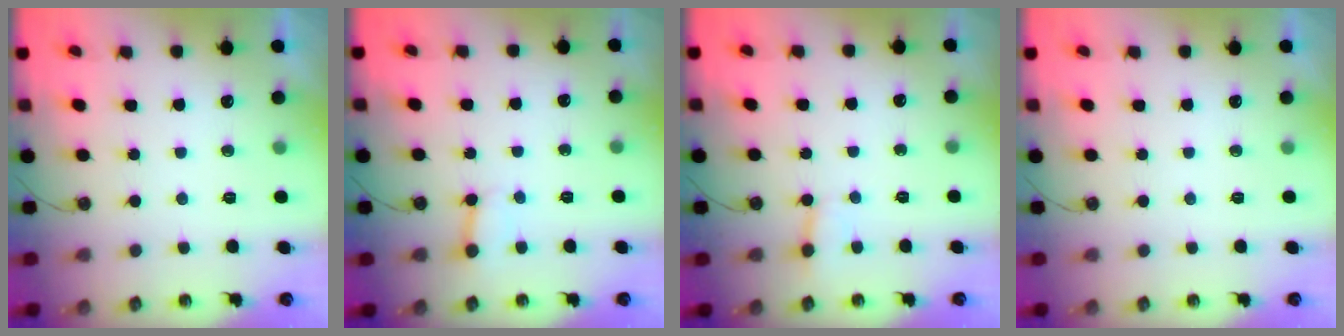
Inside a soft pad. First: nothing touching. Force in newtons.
{"total": 2.5, "press": 2.5, "slide": 0.2}
{"total": 4.1, "press": 4.0, "slide": 0.7}
{"total": 0.0}